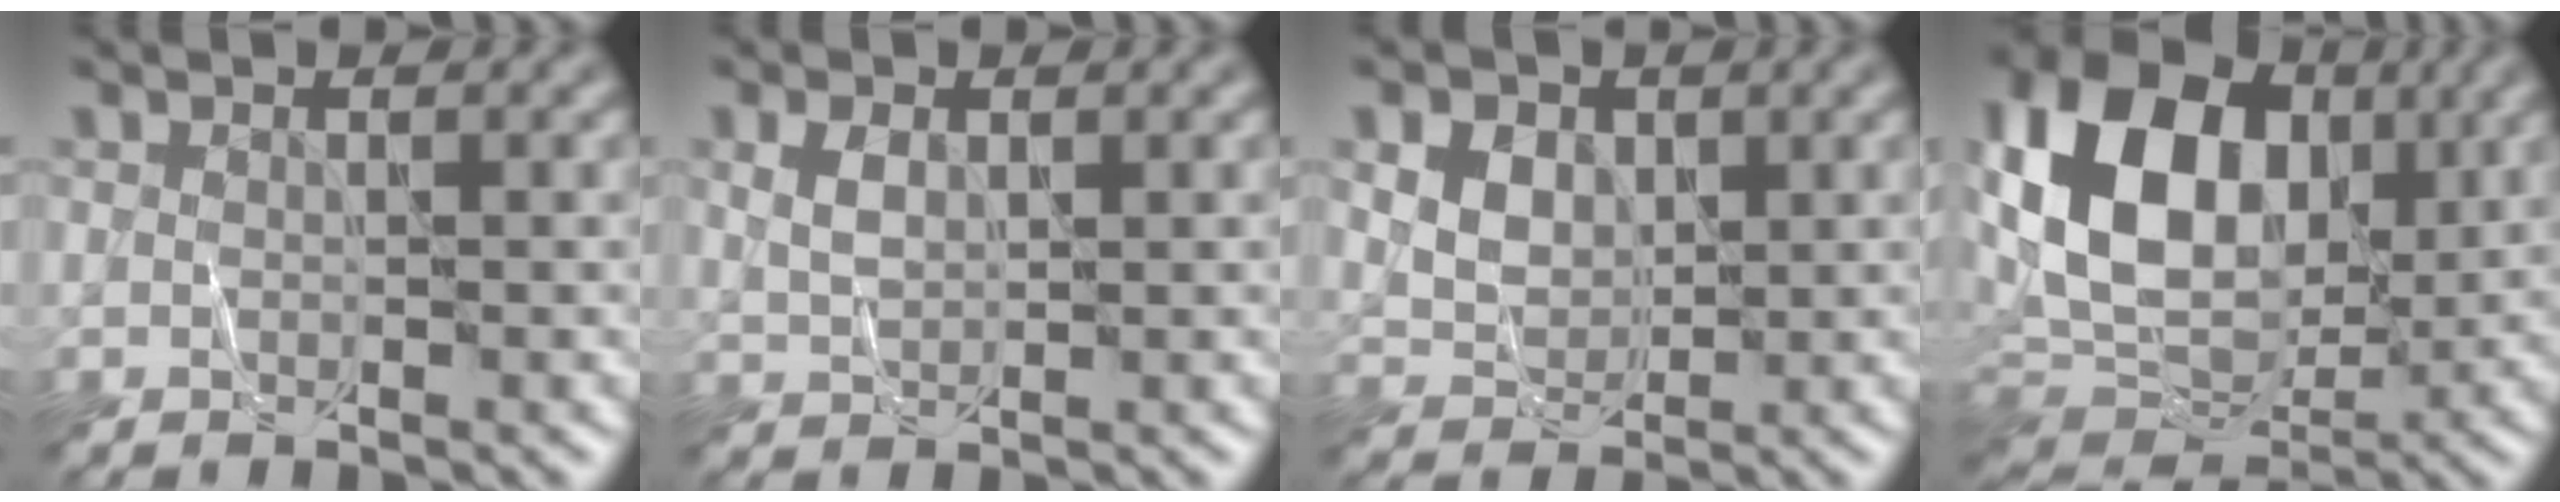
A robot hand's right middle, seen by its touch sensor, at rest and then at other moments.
{"total": 2.1, "force": [0.7, 1.3, 1.4], "torque": [-0.035, 0.002, 0.018]}
{"total": 7.2, "force": [3.0, 5.4, 3.7], "torque": [-0.079, 0.028, 0.042]}
{"total": 14.1, "force": [2.9, 10.0, 9.5], "torque": [-0.179, 0.017, 0.047]}